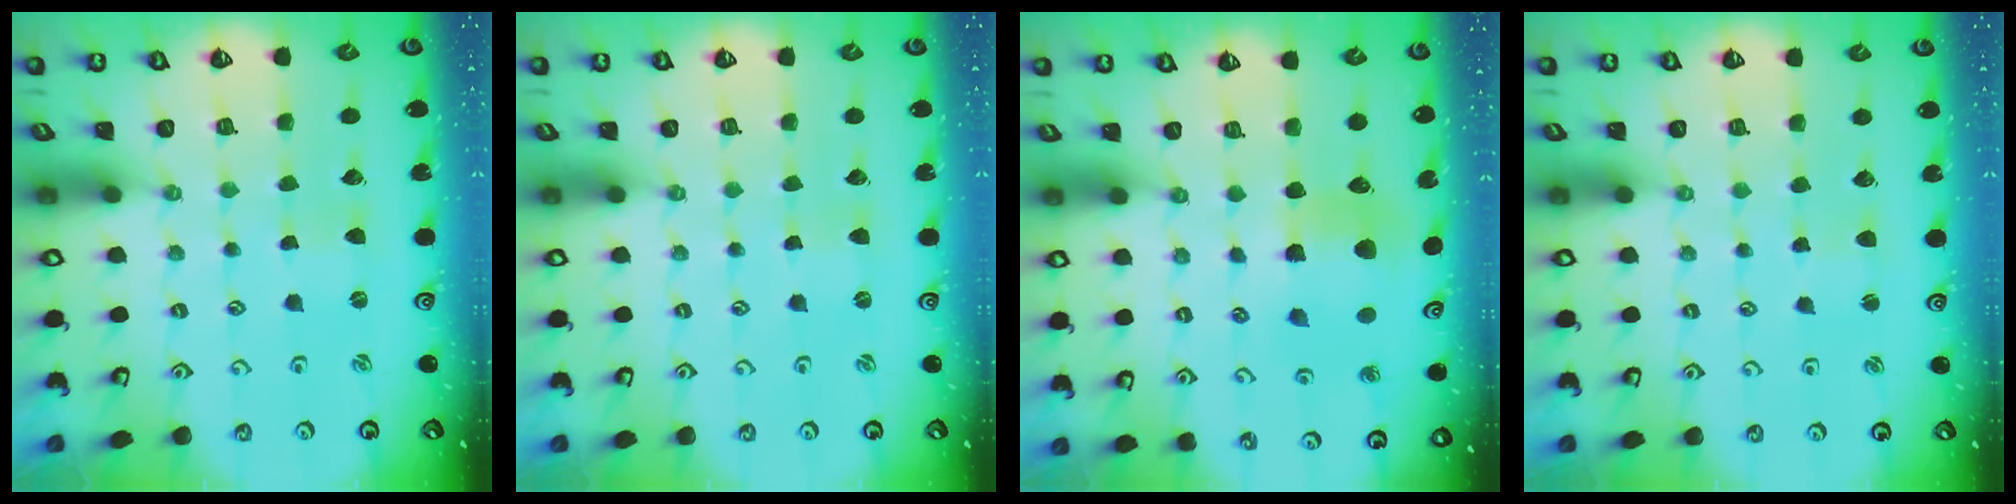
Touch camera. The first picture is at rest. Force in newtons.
{"total": 0.0}
{"total": 8.1, "press": 7.9, "slide": 1.3}
{"total": 1.2, "press": 1.1, "slide": 0.1}